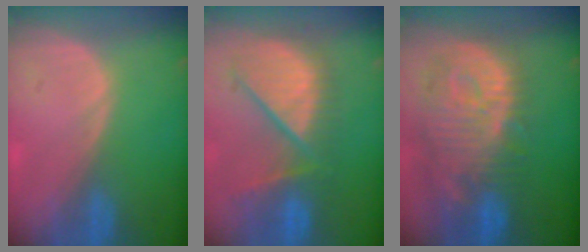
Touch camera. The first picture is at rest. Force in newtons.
{"total": 10.5, "press": 9.7, "slide": 3.8}
{"total": 13.3, "press": 11.5, "slide": 6.5}